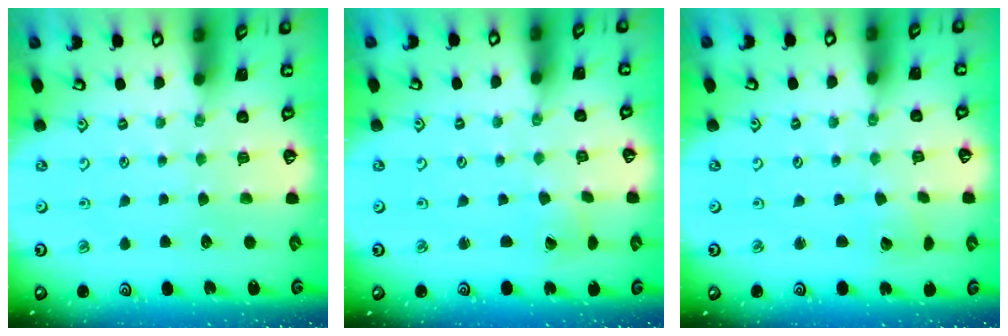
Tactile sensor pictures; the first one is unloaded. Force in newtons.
{"total": 1.8, "press": 1.8, "slide": 0.1}
{"total": 2.3, "press": 2.3, "slide": 0.2}